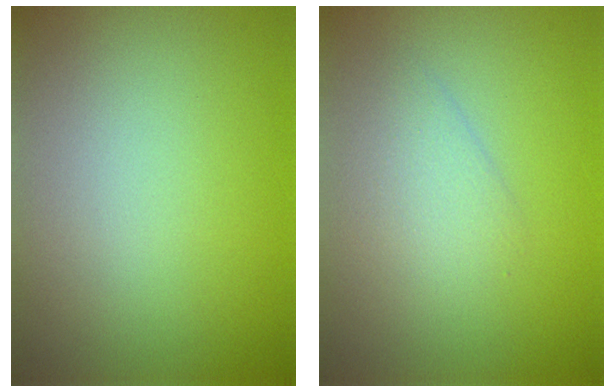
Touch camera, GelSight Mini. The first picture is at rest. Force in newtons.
{"total": 2.2, "press": 2.2, "slide": 0.0}